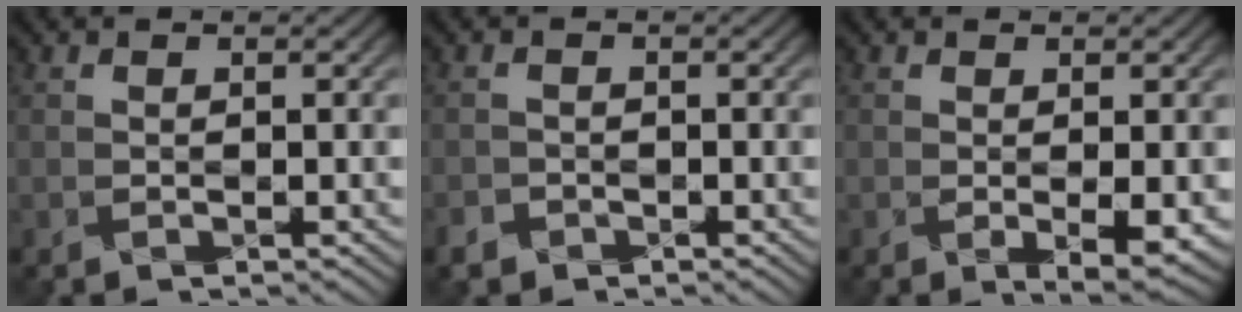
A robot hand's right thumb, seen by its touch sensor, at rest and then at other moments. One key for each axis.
{"total": 1.5, "fx": -1.4, "fy": 0.5, "fz": -0.4, "tx": 0.001, "ty": -0.009, "tz": -0.021}
{"total": 2.8, "fx": -0.3, "fy": 0.6, "fz": 2.7, "tx": -0.049, "ty": -0.006, "tz": 0.004}